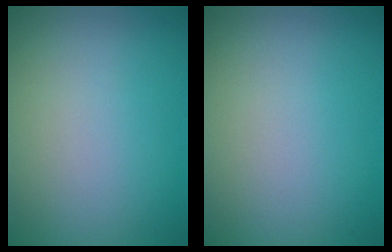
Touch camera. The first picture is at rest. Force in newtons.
{"total": 0.0}